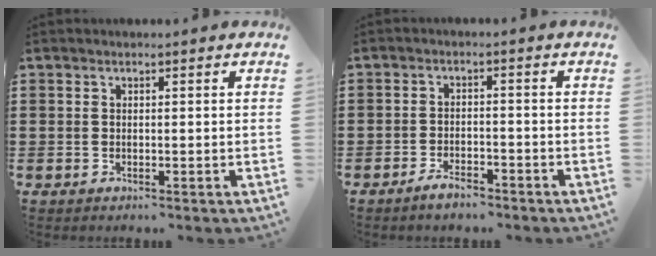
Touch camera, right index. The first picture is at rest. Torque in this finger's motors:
{"motor_torque": [0.17, 0.58, -0.30, -0.21]}